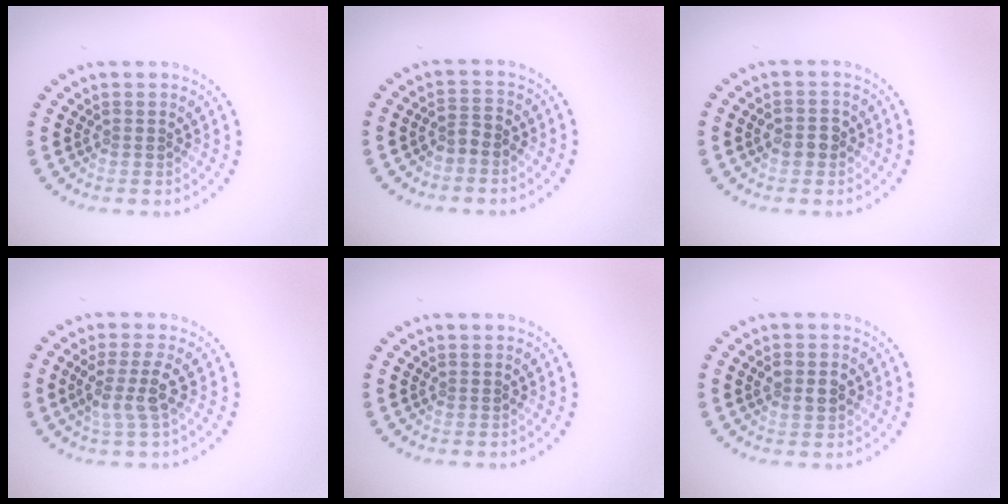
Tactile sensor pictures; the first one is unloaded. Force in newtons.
{"total": 1.5, "press": 1.2, "slide": 0.9}
{"total": 1.9, "press": 1.9, "slide": 0.1}
{"total": 2.7, "press": 2.1, "slide": 1.7}
{"total": 0.0}
{"total": 1.8, "press": 1.8, "slide": 0.2}